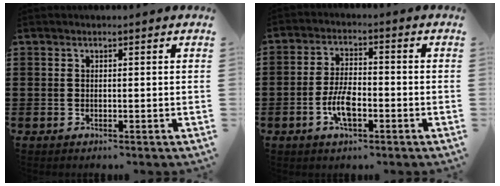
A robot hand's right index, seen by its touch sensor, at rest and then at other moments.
{"total": 5.9, "force": [-2.2, 2.5, 4.9], "torque": [-0.107, 0.002, -0.045]}